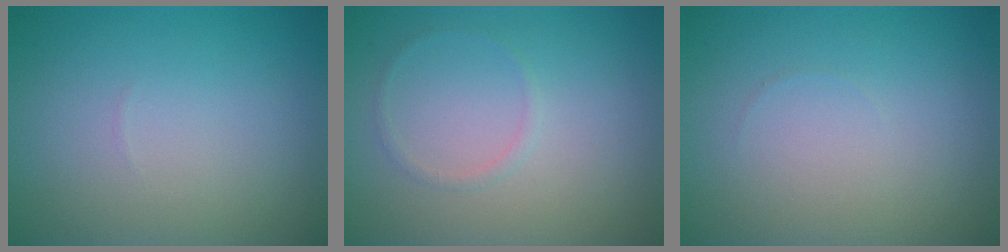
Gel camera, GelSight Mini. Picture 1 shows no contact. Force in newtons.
{"total": 0.6, "press": 0.6, "slide": 0.1}
{"total": 0.0}